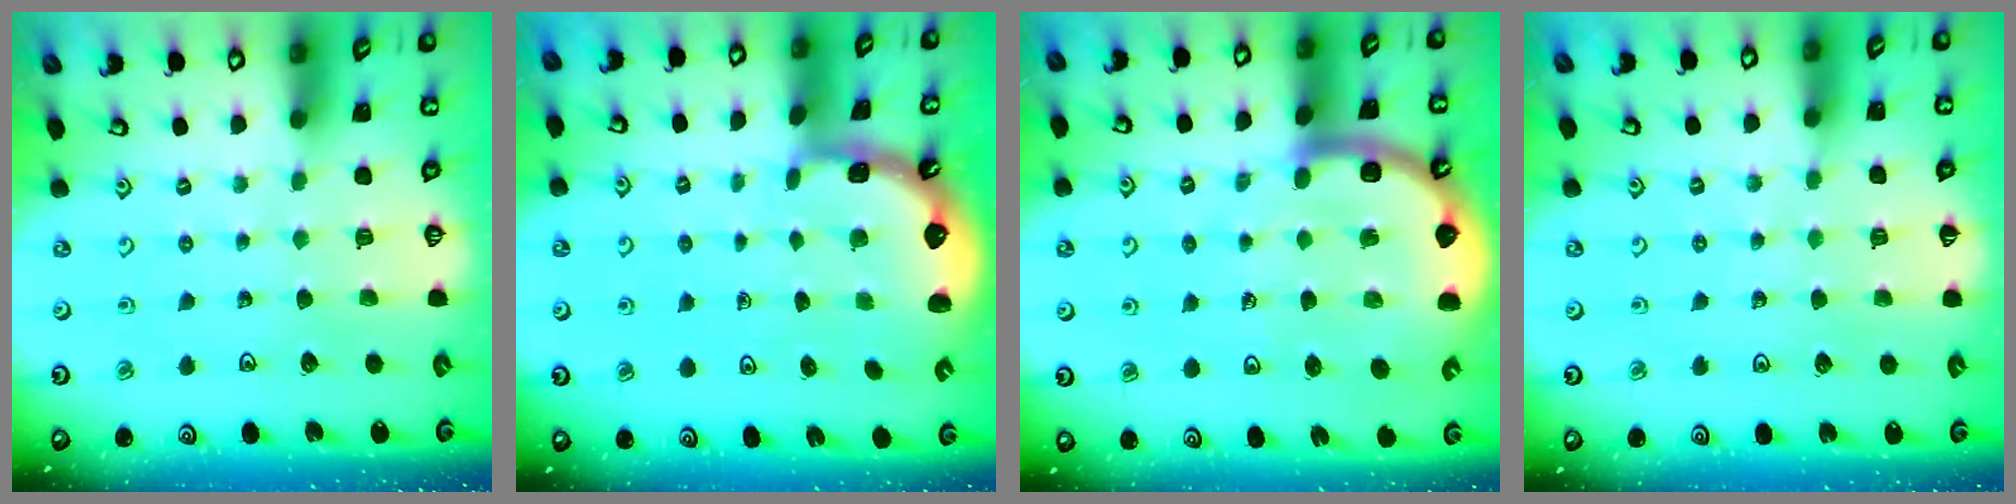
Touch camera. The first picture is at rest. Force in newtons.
{"total": 1.3, "press": 1.3, "slide": 0.1}
{"total": 11.5, "press": 10.9, "slide": 3.4}
{"total": 3.0, "press": 2.9, "slide": 0.6}